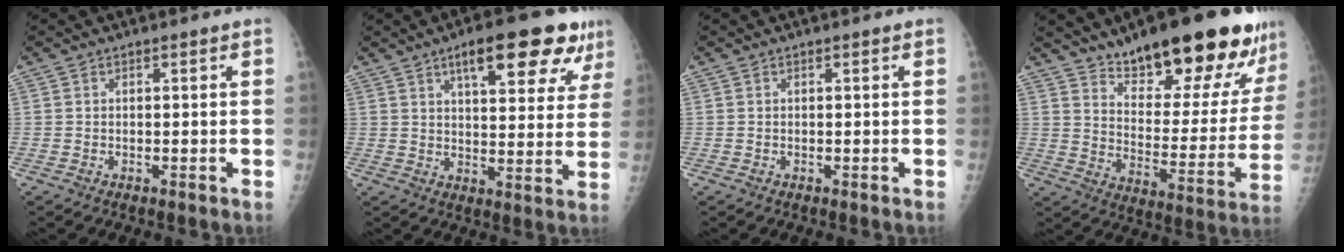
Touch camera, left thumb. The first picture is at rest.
{"total": 16.2, "force": [9.2, 5.4, 12.2], "torque": [-0.135, -0.023, 0.129]}
{"total": 0.0}
{"total": 24.8, "force": [17.5, 7.6, 16.0], "torque": [-0.188, -0.086, 0.260]}